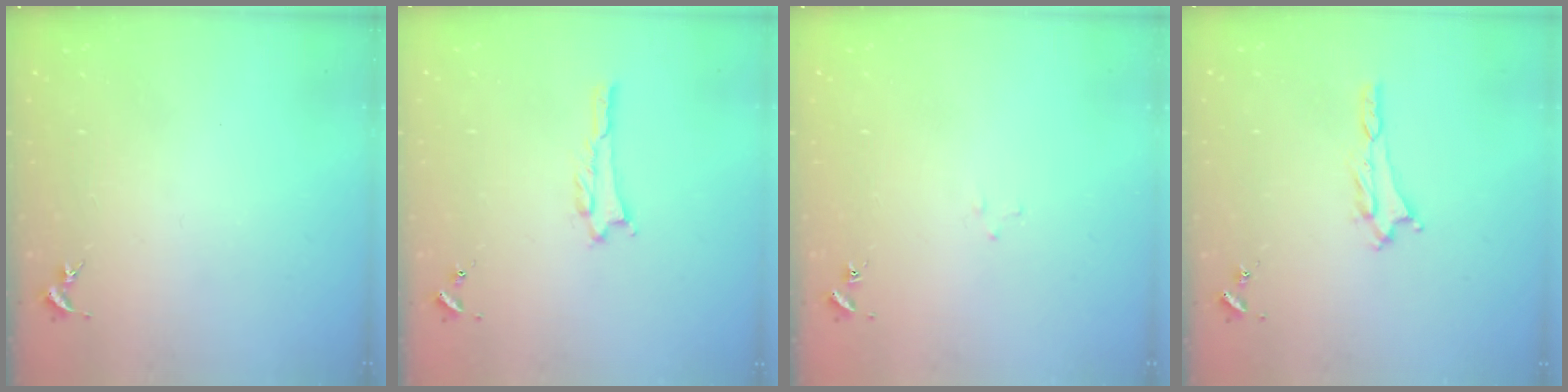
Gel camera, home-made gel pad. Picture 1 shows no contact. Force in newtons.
{"total": 0.6, "press": 0.6, "slide": 0.1}
{"total": 1.6, "press": 1.6, "slide": 0.1}
{"total": 1.3, "press": 1.3, "slide": 0.2}